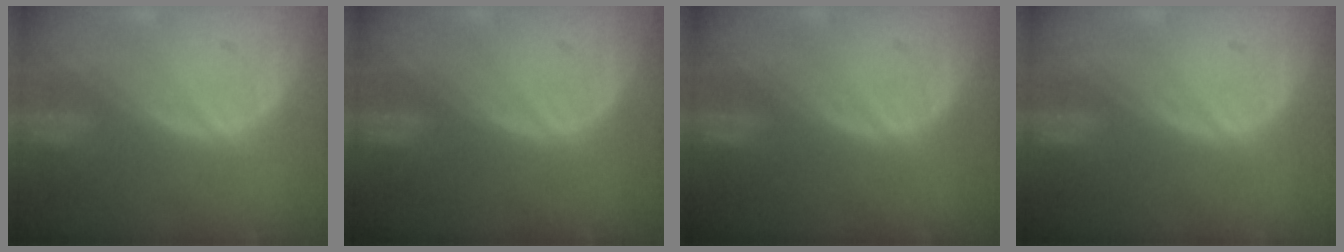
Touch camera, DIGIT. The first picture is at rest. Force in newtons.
{"total": 0.0}
{"total": 0.0}
{"total": 0.0}